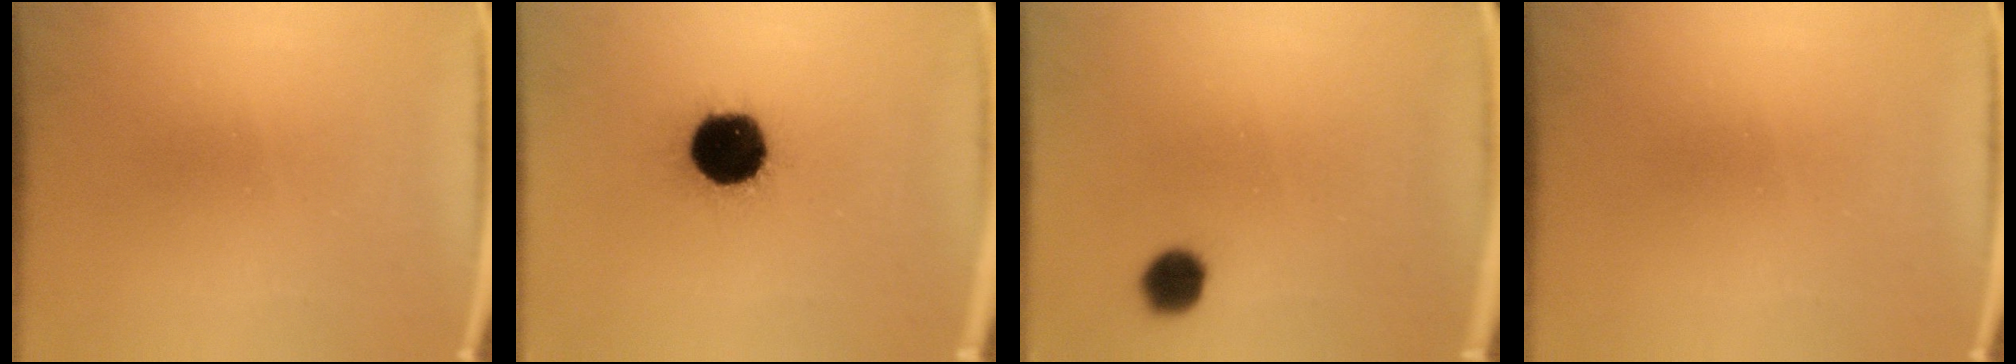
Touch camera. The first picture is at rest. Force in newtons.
{"total": 18.7}
{"total": 4.8}
{"total": 0.0}